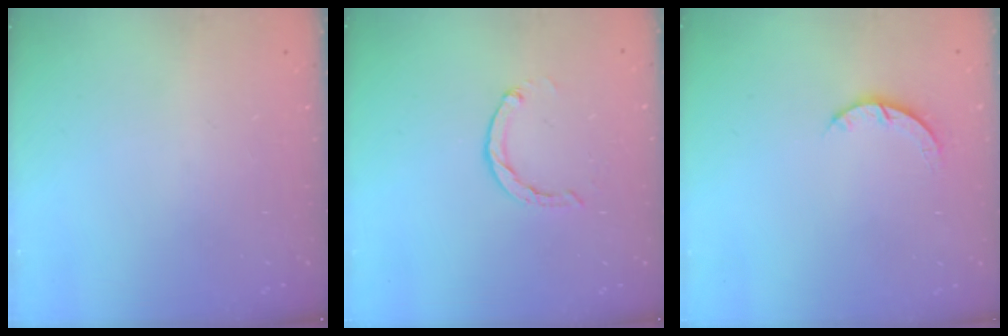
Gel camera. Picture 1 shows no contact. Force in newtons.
{"total": 2.7, "press": 2.7, "slide": 0.5}
{"total": 2.9, "press": 2.9, "slide": 0.4}